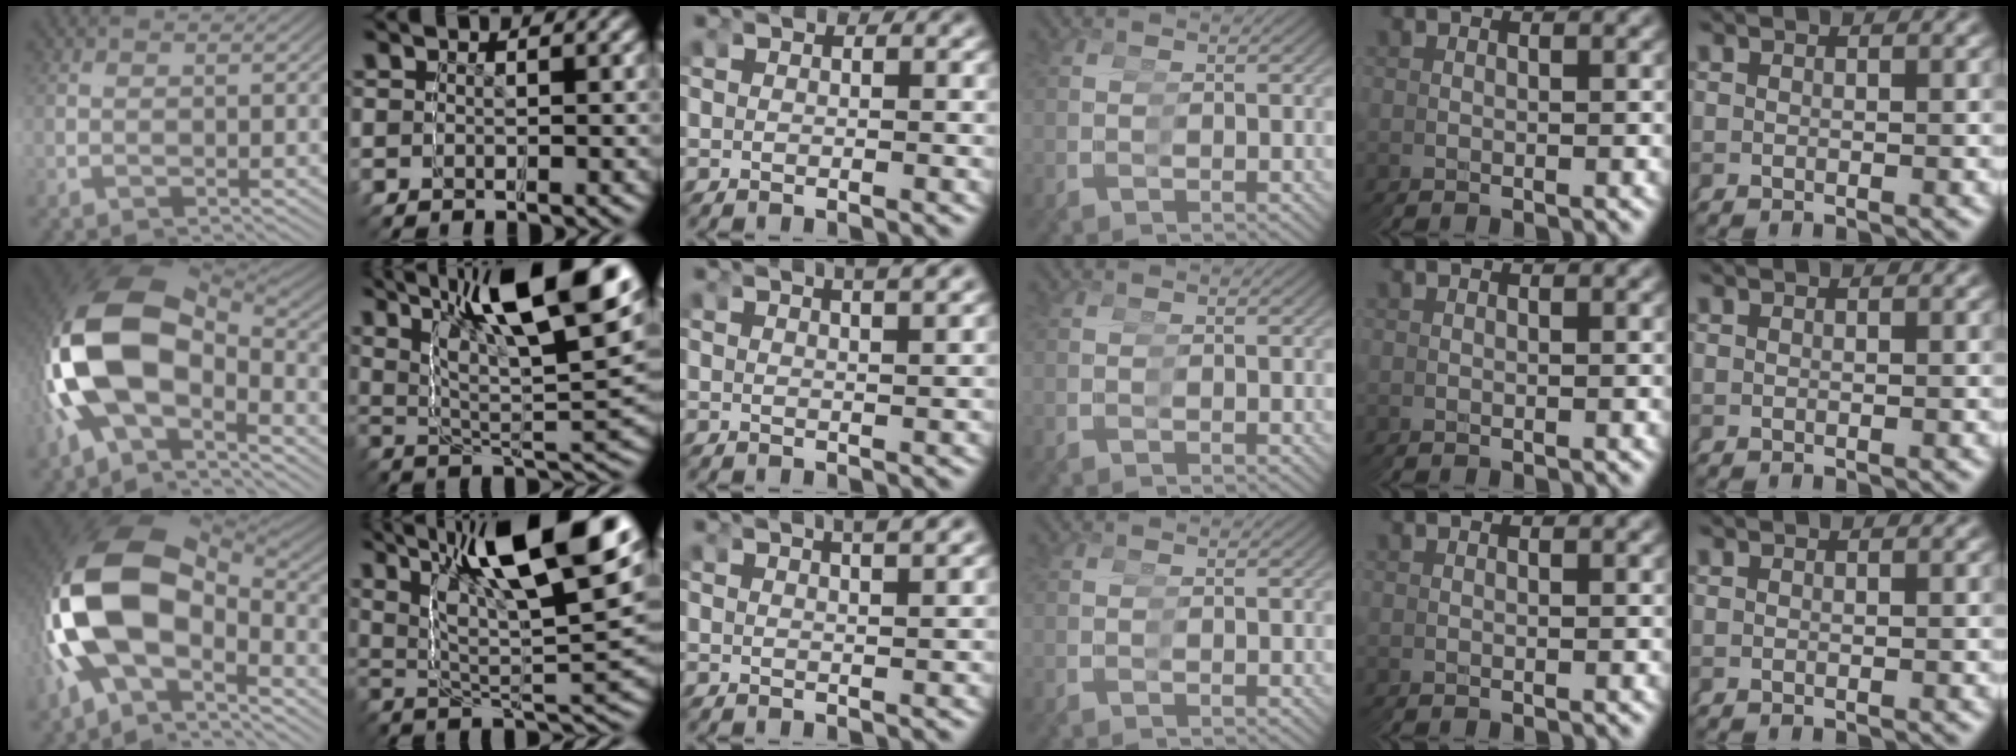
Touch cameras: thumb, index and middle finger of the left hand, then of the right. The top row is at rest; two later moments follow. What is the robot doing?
{"motion": "grasp_and_lifting", "object": "glue stick"}